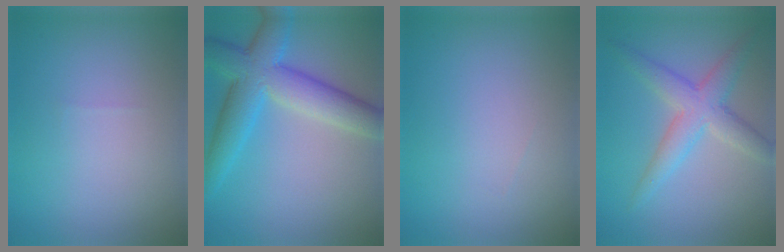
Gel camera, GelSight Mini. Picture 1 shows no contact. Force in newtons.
{"total": 7.7, "press": 7.7, "slide": 0.3}
{"total": 0.0}
{"total": 4.3, "press": 4.3, "slide": 0.0}